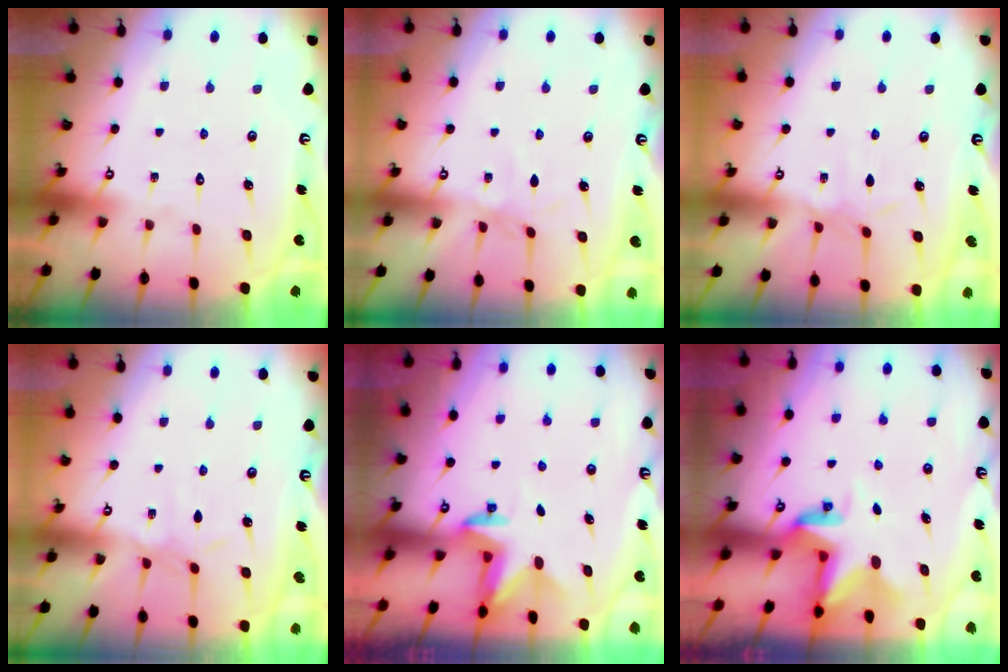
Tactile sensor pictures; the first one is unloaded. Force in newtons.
{"total": 2.2, "press": 2.1, "slide": 0.5}
{"total": 2.7, "press": 2.7, "slide": 0.3}
{"total": 2.7, "press": 2.7, "slide": 0.3}
{"total": 2.7, "press": 2.6, "slide": 0.6}
{"total": 4.3, "press": 4.3, "slide": 0.1}